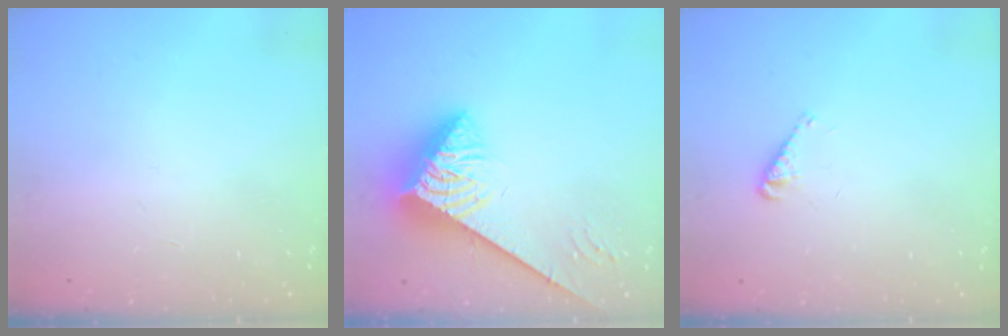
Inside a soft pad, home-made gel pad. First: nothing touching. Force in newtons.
{"total": 6.3, "press": 6.3, "slide": 0.8}
{"total": 2.7, "press": 2.7, "slide": 0.4}